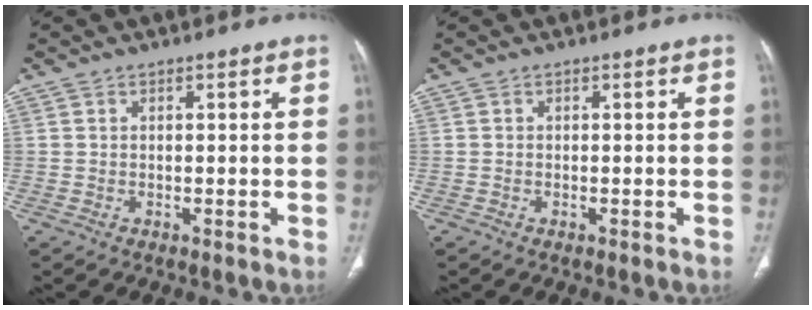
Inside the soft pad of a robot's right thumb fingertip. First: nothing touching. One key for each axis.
{"total": 0.0}